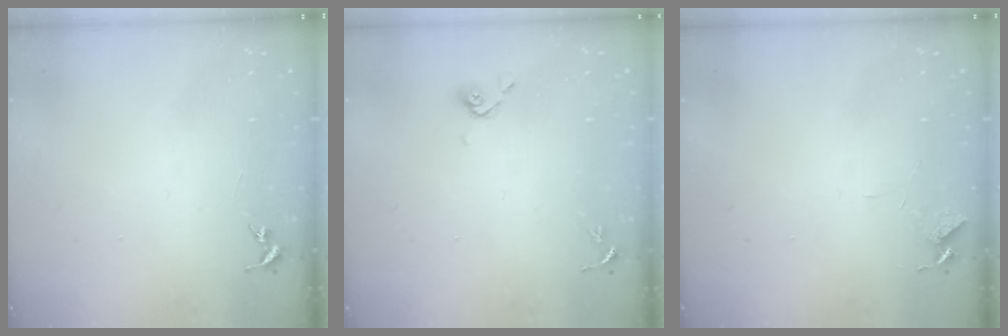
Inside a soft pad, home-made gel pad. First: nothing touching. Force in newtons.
{"total": 5.9, "press": 5.4, "slide": 2.4}
{"total": 6.0, "press": 5.9, "slide": 0.6}